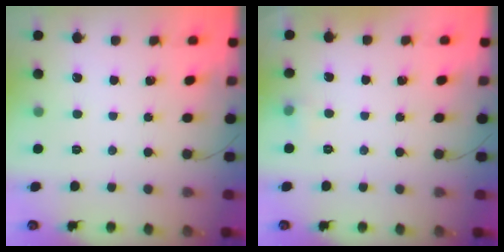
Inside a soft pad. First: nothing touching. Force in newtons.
{"total": 7.7, "press": 3.2, "slide": 7.0}